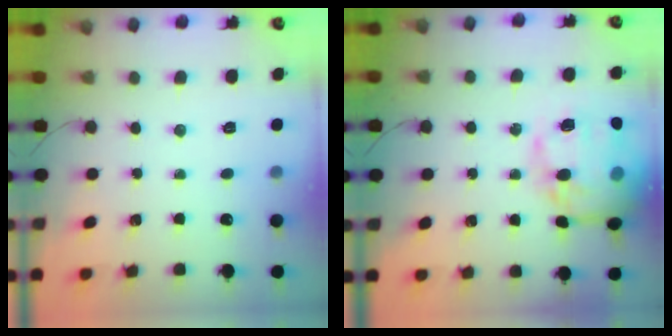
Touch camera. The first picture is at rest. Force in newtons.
{"total": 20.7, "press": 20.6, "slide": 2.2}